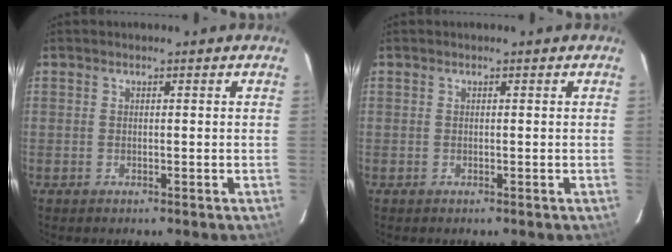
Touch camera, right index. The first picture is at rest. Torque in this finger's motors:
{"motor_torque": [-0.01, 0.01, 0.00, 0.01]}